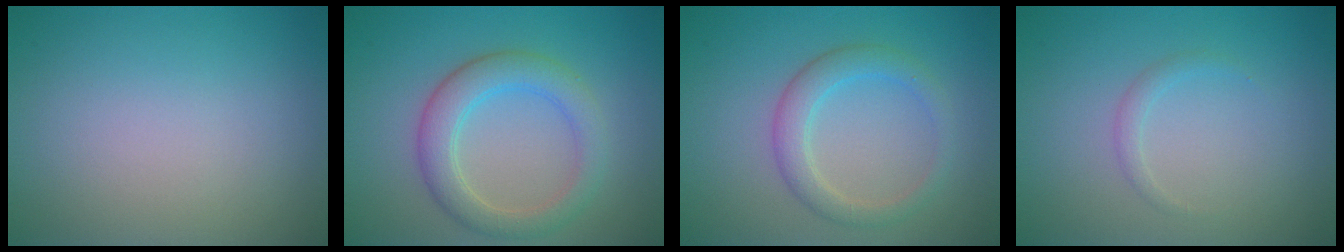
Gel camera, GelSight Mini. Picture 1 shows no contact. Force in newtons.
{"total": 4.2, "press": 4.2, "slide": 0.3}
{"total": 2.8, "press": 2.8, "slide": 0.1}
{"total": 0.9, "press": 0.9, "slide": 0.0}